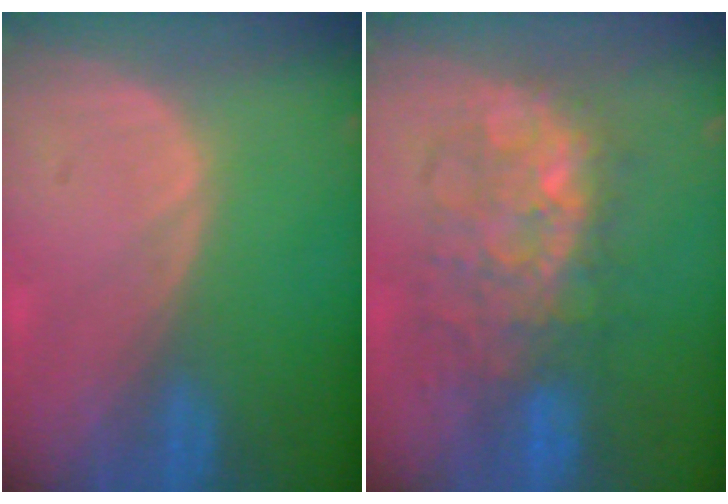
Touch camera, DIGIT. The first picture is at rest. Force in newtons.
{"total": 9.0, "press": 9.0, "slide": 0.9}